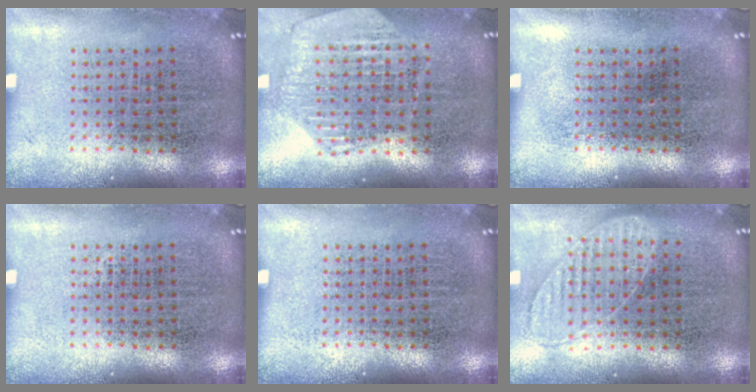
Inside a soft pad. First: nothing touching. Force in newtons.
{"total": 1.1, "press": 1.1, "slide": 0.2}
{"total": 0.0}
{"total": 0.0}
{"total": 0.0}
{"total": 0.9, "press": 0.9, "slide": 0.2}